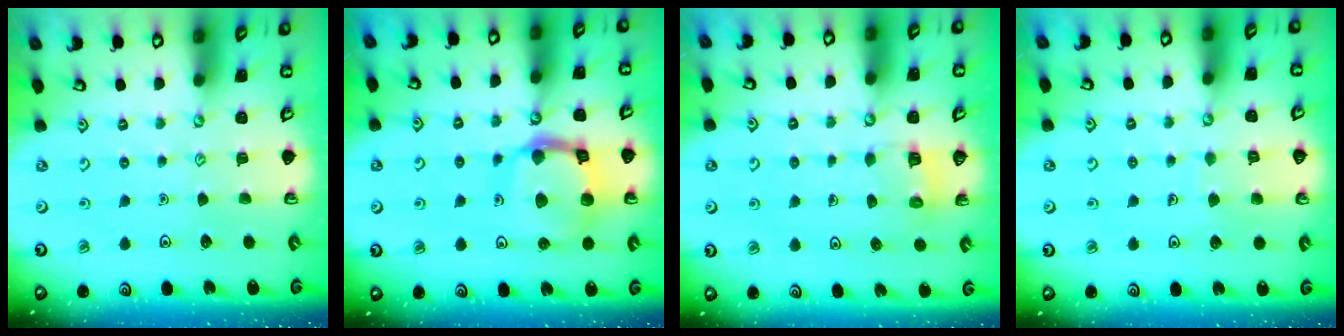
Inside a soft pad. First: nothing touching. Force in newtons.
{"total": 14.9, "press": 14.8, "slide": 1.6}
{"total": 3.8, "press": 3.8, "slide": 0.2}
{"total": 5.4, "press": 5.4, "slide": 0.5}